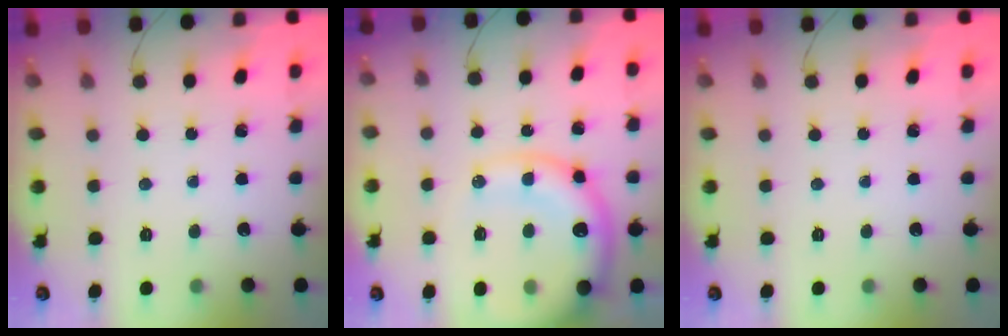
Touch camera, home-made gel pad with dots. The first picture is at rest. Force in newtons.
{"total": 17.8, "press": 17.4, "slide": 4.0}
{"total": 0.0}